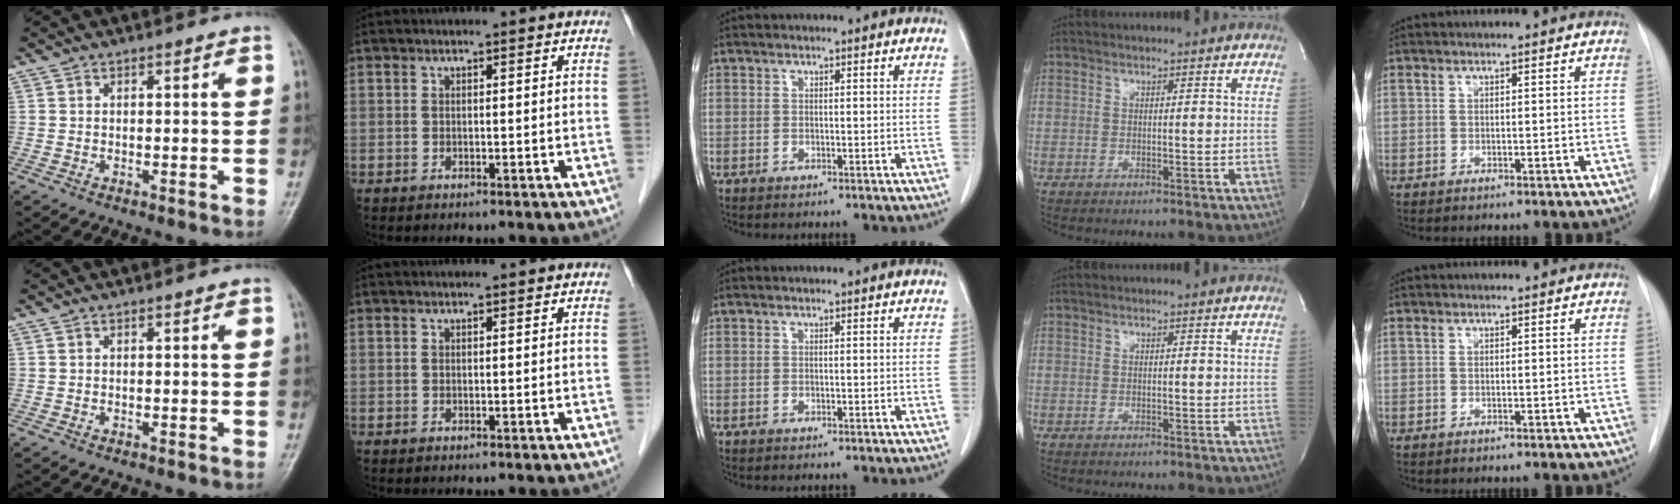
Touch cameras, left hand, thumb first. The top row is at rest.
{}